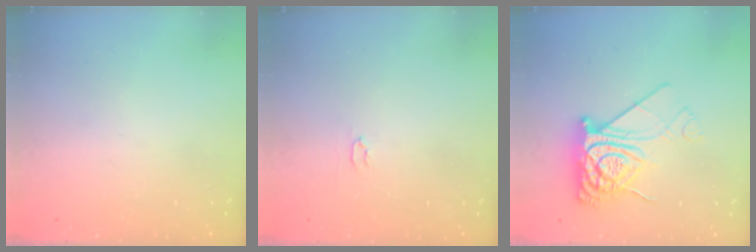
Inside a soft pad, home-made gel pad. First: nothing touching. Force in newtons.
{"total": 2.0, "press": 2.0, "slide": 0.3}
{"total": 12.3, "press": 12.3, "slide": 1.0}